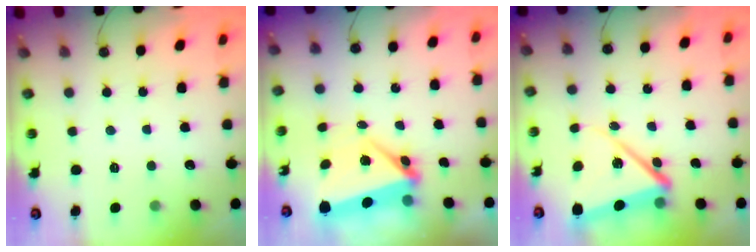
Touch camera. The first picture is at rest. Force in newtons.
{"total": 6.2, "press": 5.9, "slide": 1.9}
{"total": 12.2, "press": 12.1, "slide": 1.6}